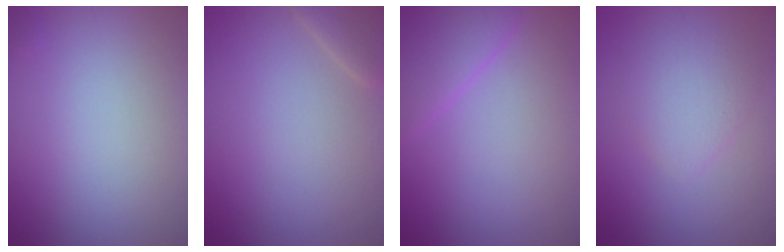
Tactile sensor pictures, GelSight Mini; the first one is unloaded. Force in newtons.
{"total": 2.5, "press": 2.5, "slide": 0.2}
{"total": 2.8, "press": 2.8, "slide": 0.1}
{"total": 2.9, "press": 2.9, "slide": 0.2}